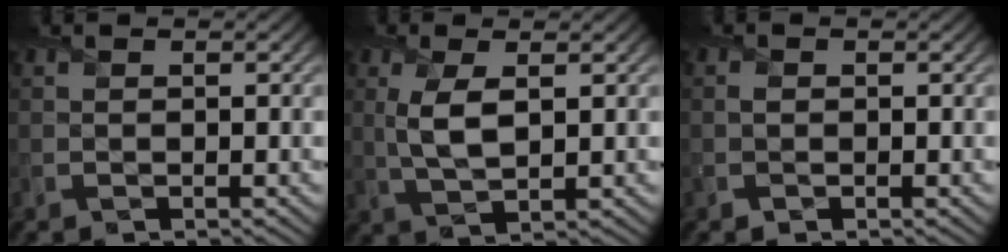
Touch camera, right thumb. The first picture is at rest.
{"total": 4.5, "force": [1.0, 1.8, 4.0], "torque": [-0.093, -0.001, 0.024]}
{"total": 0.5, "force": [0.0, 0.5, 0.2], "torque": [-0.002, -0.003, -0.002]}